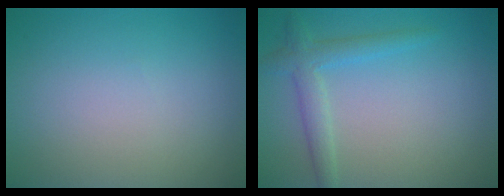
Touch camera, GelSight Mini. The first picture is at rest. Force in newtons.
{"total": 2.6, "press": 2.6, "slide": 0.1}